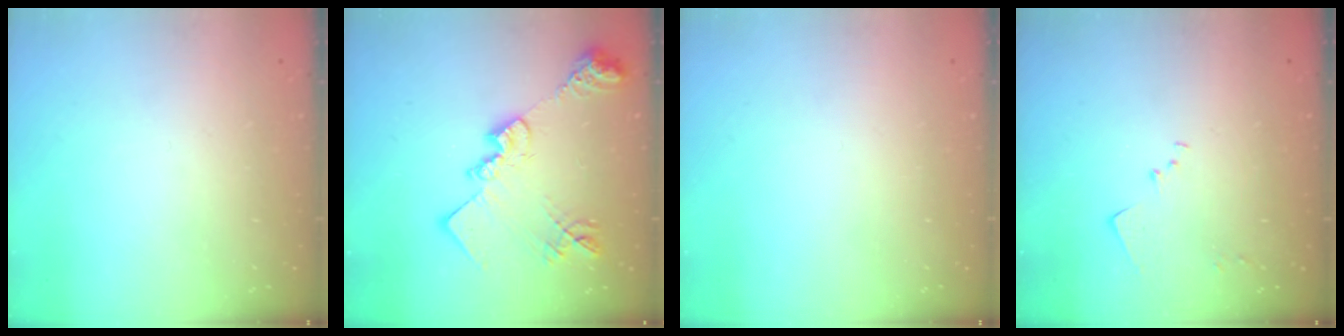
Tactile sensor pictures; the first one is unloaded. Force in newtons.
{"total": 19.7, "press": 19.7, "slide": 1.4}
{"total": 0.0}
{"total": 7.4, "press": 7.4, "slide": 0.8}